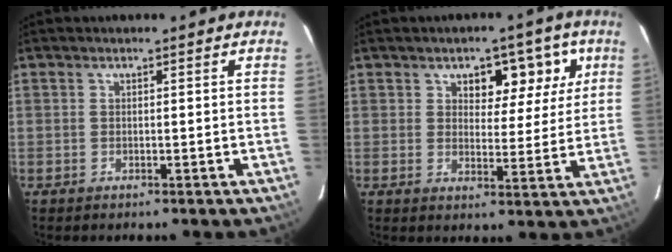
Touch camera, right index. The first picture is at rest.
{"total": 7.2, "force": [3.5, 4.2, 4.6], "torque": [-0.046, 0.014, 0.048]}